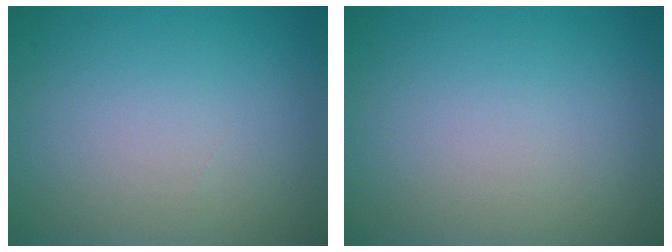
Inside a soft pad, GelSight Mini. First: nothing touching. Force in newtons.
{"total": 0.0}